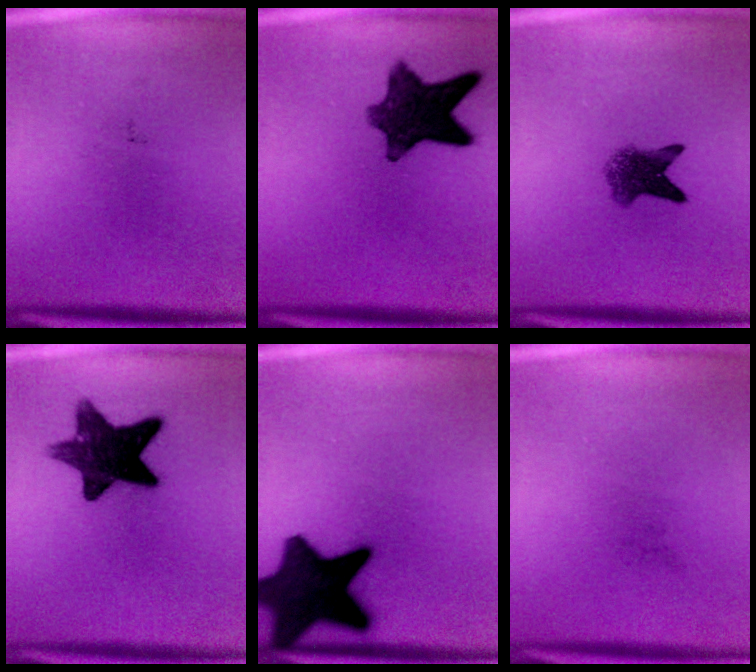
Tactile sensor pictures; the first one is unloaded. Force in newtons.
{"total": 10.6}
{"total": 4.9}
{"total": 12.3}
{"total": 16.3}
{"total": 0.0}